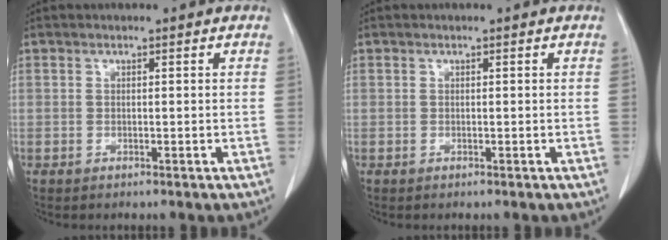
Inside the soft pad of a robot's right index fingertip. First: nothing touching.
{"total": 0.0}